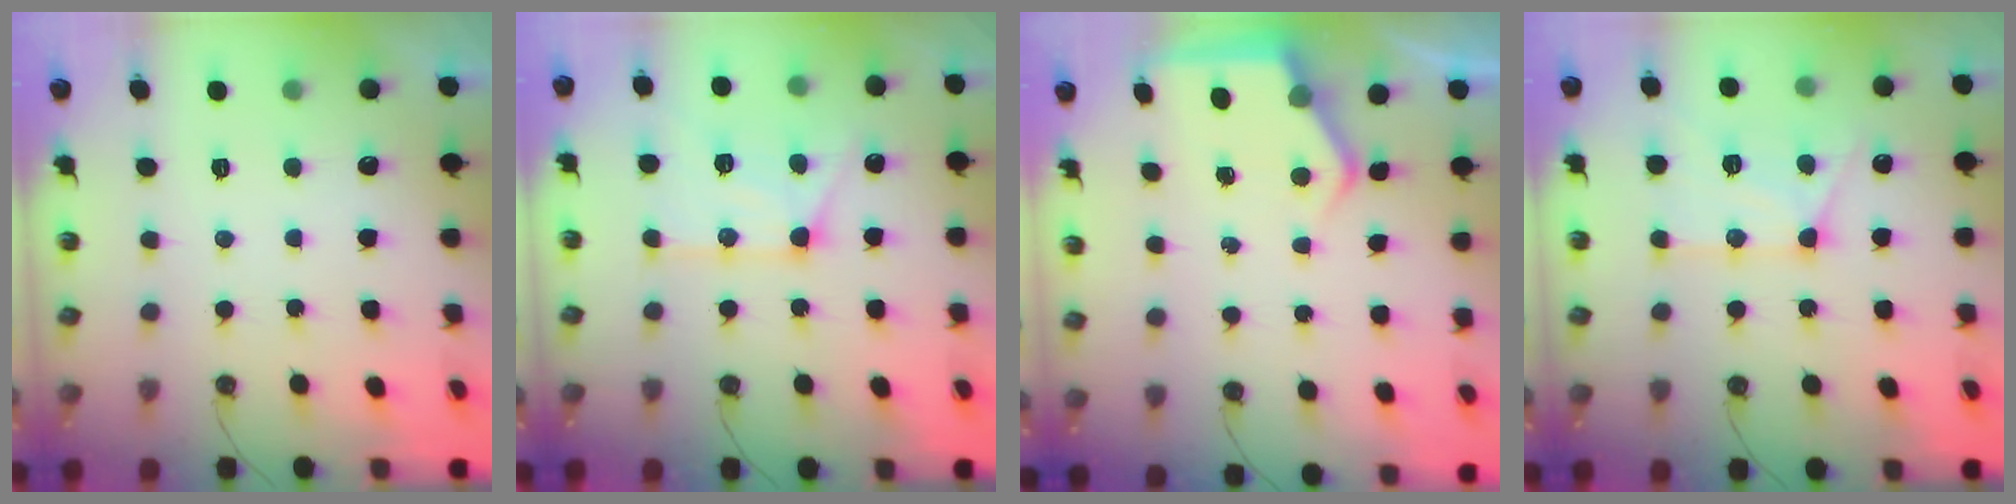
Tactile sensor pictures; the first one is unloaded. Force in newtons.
{"total": 14.7, "press": 14.6, "slide": 1.6}
{"total": 4.9, "press": 4.9, "slide": 0.5}
{"total": 12.0, "press": 11.9, "slide": 1.1}